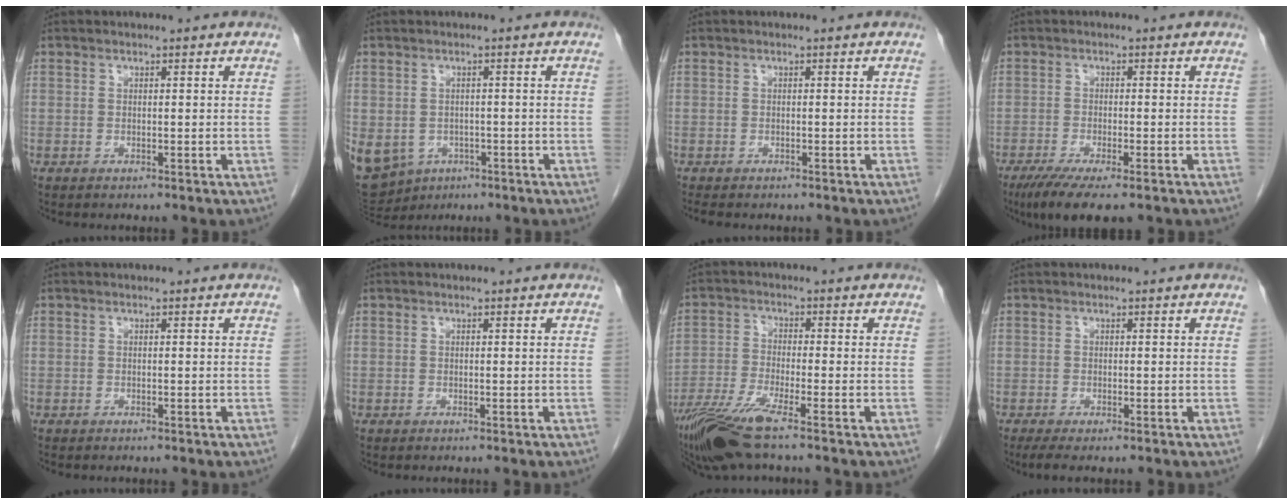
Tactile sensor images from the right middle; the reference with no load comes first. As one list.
[{"total": 22.3, "force": [-8.8, 18.4, 8.9], "torque": [-0.325, -0.014, -0.115]}, {"total": 2.6, "force": [-2.2, 0.9, 1.1], "torque": [-0.018, -0.007, -0.026]}, {"total": 7.6, "force": [-5.2, 1.1, 5.4], "torque": [-0.088, -0.020, -0.084]}, {"total": 0.0}, {"total": 0.0}, {"total": 8.7, "force": [-6.3, -0.2, 6.0], "torque": [-0.120, -0.023, -0.119]}, {"total": 2.3, "force": [-1.6, 0.3, 1.7], "torque": [-0.034, -0.010, -0.029]}]